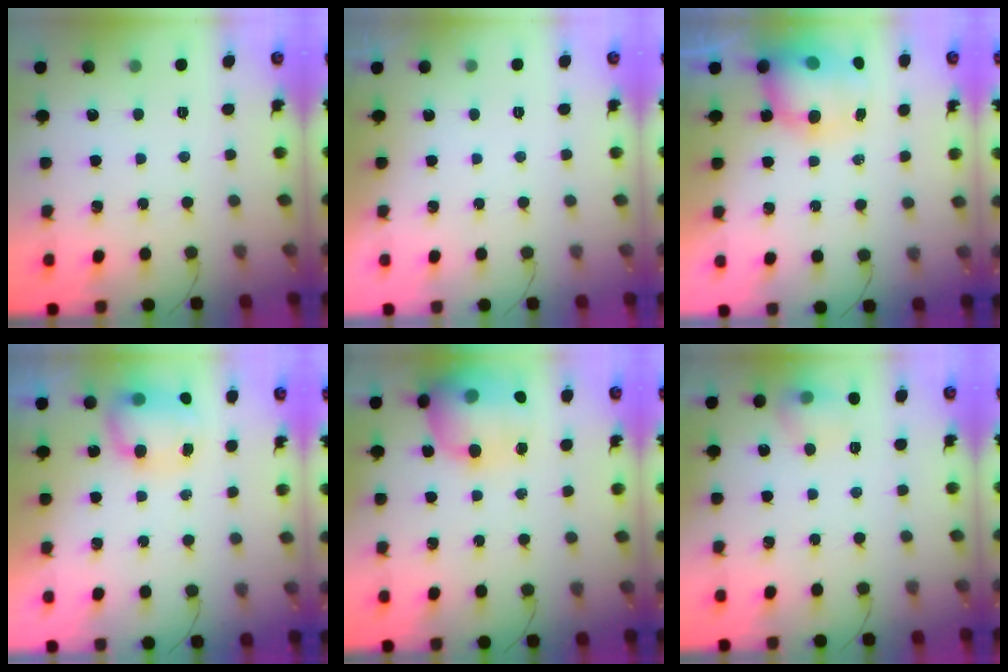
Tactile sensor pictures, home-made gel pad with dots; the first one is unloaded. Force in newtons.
{"total": 0.0}
{"total": 10.1, "press": 9.8, "slide": 2.3}
{"total": 8.6, "press": 8.4, "slide": 1.6}
{"total": 18.4, "press": 18.1, "slide": 3.4}
{"total": 9.0, "press": 8.9, "slide": 1.2}